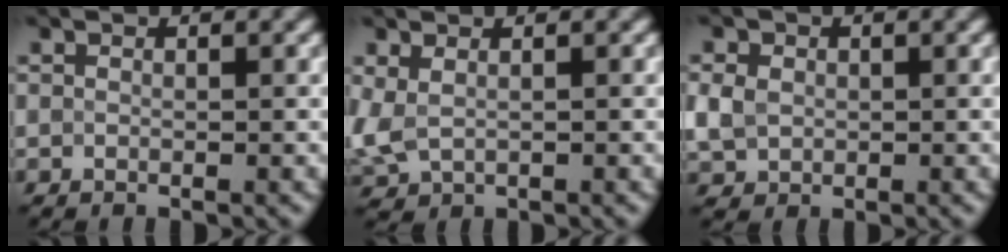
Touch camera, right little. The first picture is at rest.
{"total": 2.7, "force": [-0.1, 1.9, 1.9], "torque": [-0.059, -0.007, 0.003]}
{"total": 2.7, "force": [0.1, 2.3, 1.3], "torque": [-0.036, 0.002, 0.001]}